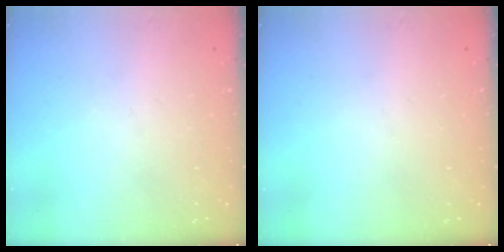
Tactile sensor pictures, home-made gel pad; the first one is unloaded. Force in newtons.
{"total": 0.0}